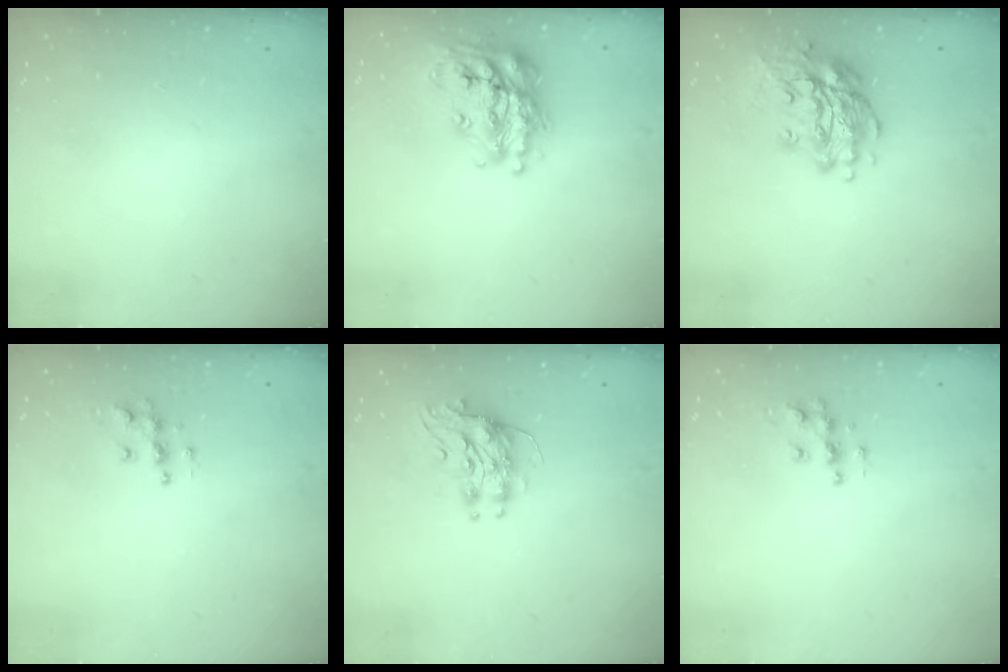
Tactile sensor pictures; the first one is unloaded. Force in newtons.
{"total": 20.7, "press": 20.6, "slide": 1.6}
{"total": 16.9, "press": 16.6, "slide": 3.1}
{"total": 5.7, "press": 5.7, "slide": 0.4}
{"total": 8.1, "press": 8.1, "slide": 0.2}
{"total": 6.1, "press": 6.1, "slide": 0.3}